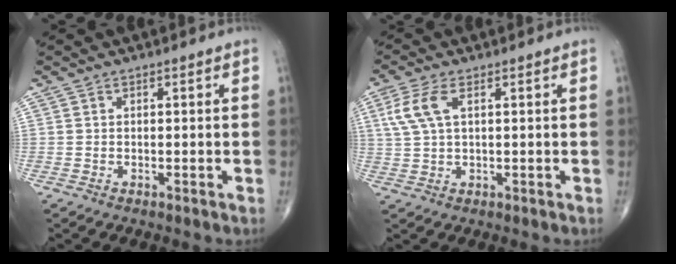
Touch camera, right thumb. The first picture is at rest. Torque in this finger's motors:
{"motor_torque": [-0.48, 0.69, 0.61, 0.12, 0.08]}